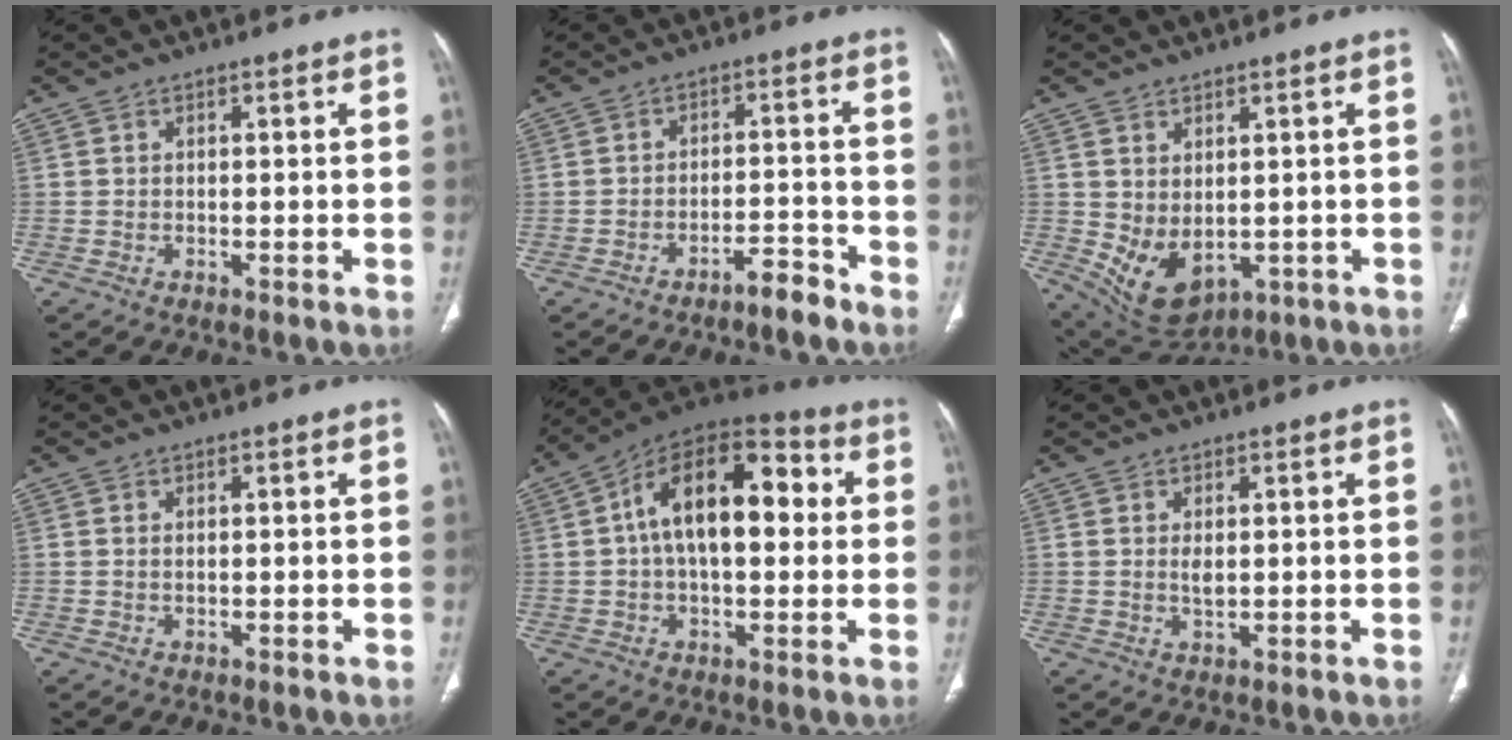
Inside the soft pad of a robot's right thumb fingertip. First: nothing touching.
{"total": 4.3, "force": [-3.6, 1.0, 2.2], "torque": [-0.032, 0.034, -0.058]}
{"total": 8.9, "force": [-0.6, 5.7, 6.8], "torque": [-0.108, -0.007, 0.023]}
{"total": 0.5, "force": [0.2, 0.2, 0.4], "torque": [-0.012, 0.002, 0.006]}
{"total": 19.0, "force": [2.9, 10.1, 15.9], "torque": [-0.235, 0.037, 0.036]}
{"total": 2.0, "force": [0.4, 0.9, 1.7], "torque": [-0.031, -0.006, 0.013]}